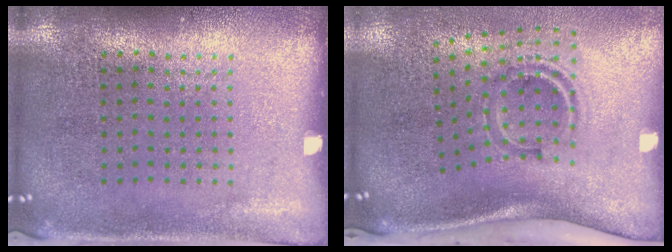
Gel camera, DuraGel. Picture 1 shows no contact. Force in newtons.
{"total": 1.9, "press": 1.2, "slide": 1.5}